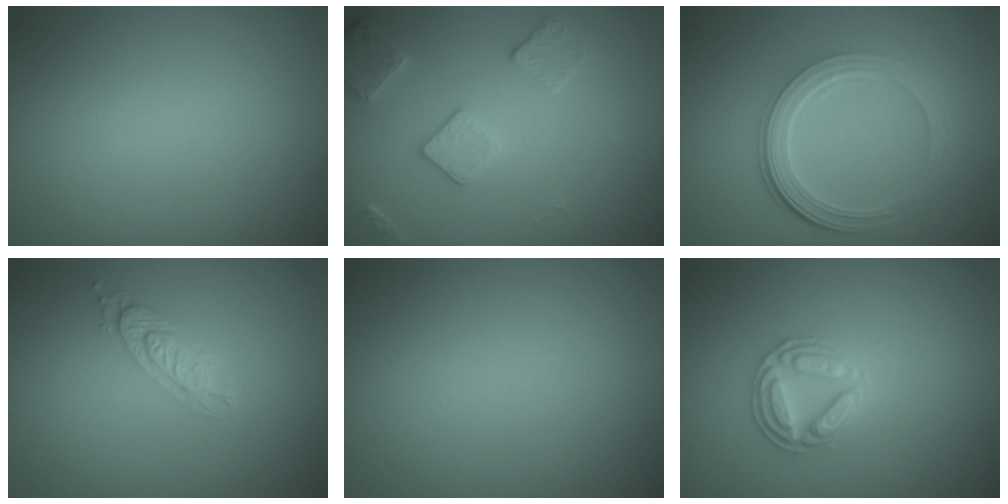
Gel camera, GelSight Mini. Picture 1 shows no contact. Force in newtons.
{"total": 3.1, "press": 3.1, "slide": 0.2}
{"total": 5.1, "press": 3.7, "slide": 3.5}
{"total": 2.0, "press": 2.0, "slide": 0.5}
{"total": 0.0}
{"total": 2.9, "press": 2.9, "slide": 0.2}